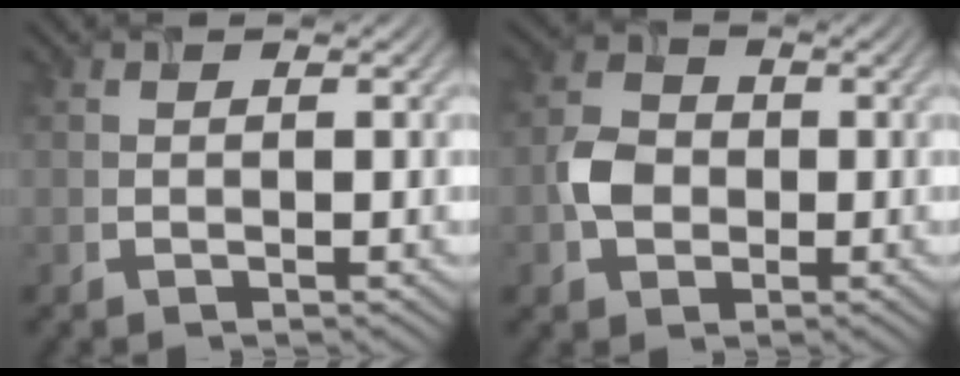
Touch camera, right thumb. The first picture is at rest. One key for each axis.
{"total": 4.2, "fx": -0.9, "fy": 3.5, "fz": 2.1, "tx": -0.047, "ty": 0.002, "tz": -0.023}